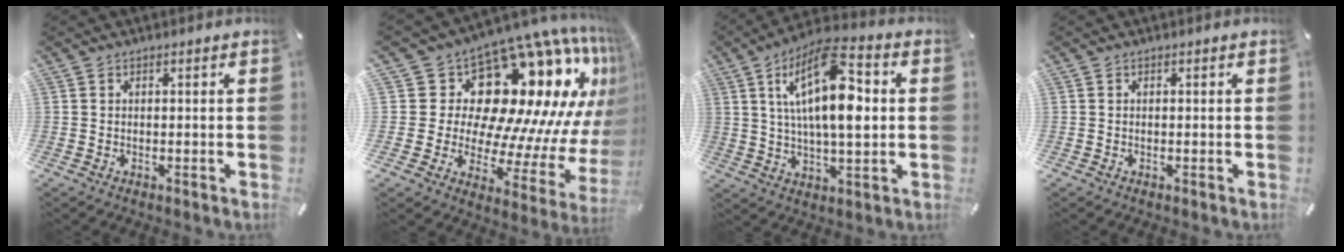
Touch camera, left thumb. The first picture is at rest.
{"total": 23.2, "force": [10.6, 14.1, 15.2], "torque": [-0.219, -0.131, 0.208]}
{"total": 18.2, "force": [4.7, 7.7, 15.8], "torque": [-0.284, -0.005, 0.073]}
{"total": 0.0}